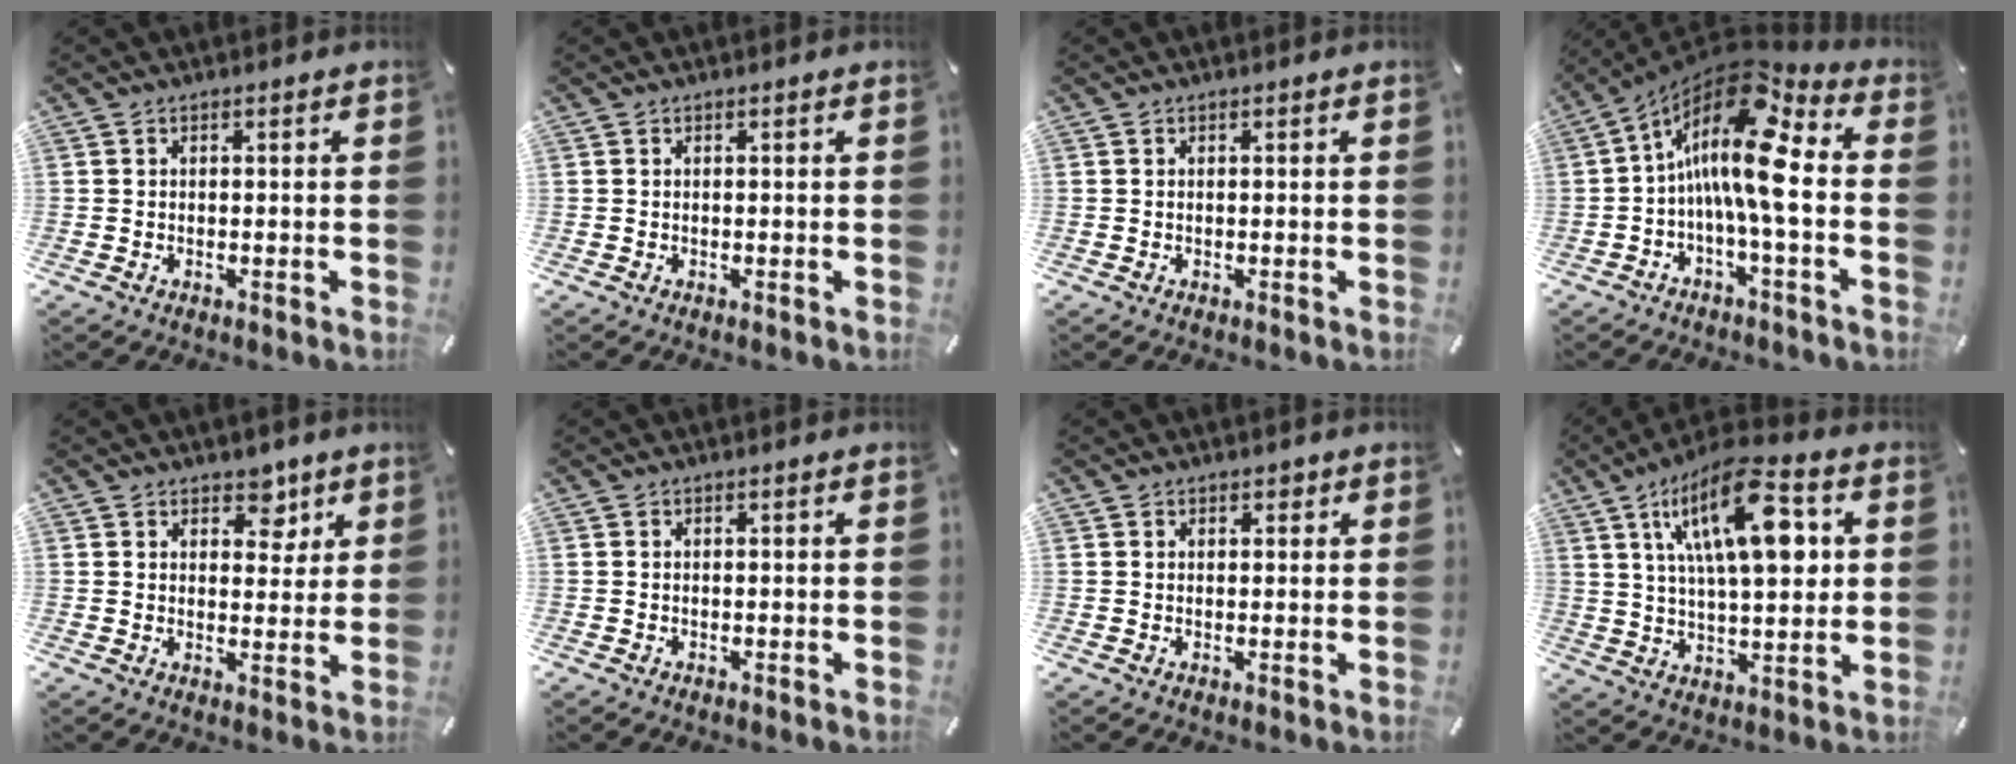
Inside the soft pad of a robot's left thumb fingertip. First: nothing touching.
{"total": 0.0}
{"total": 0.0}
{"total": 17.7, "force": [1.1, 5.4, 16.8], "torque": [-0.325, -0.022, 0.009]}
{"total": 5.7, "force": [3.7, 3.8, 2.1], "torque": [0.001, -0.023, 0.057]}
{"total": 0.0}
{"total": 1.3, "force": [0.7, 1.1, 0.2], "torque": [0.003, 0.002, 0.010]}
{"total": 20.0, "force": [7.3, 8.3, 16.7], "torque": [-0.273, -0.015, 0.109]}